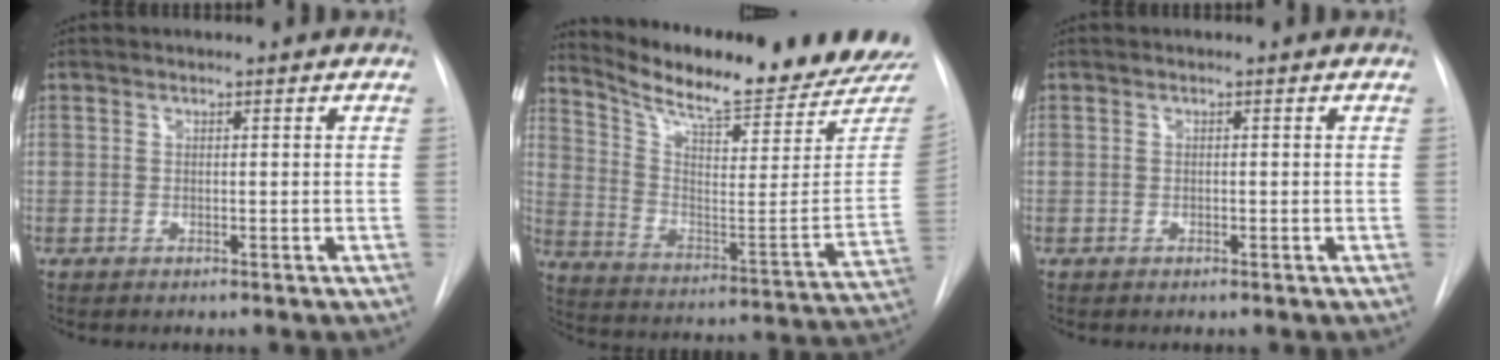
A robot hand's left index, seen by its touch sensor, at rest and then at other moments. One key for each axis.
{"total": 23.8, "fx": 22.0, "fy": 2.1, "fz": 9.0, "tx": -0.149, "ty": -0.088, "tz": 0.304}
{"total": 0.0}